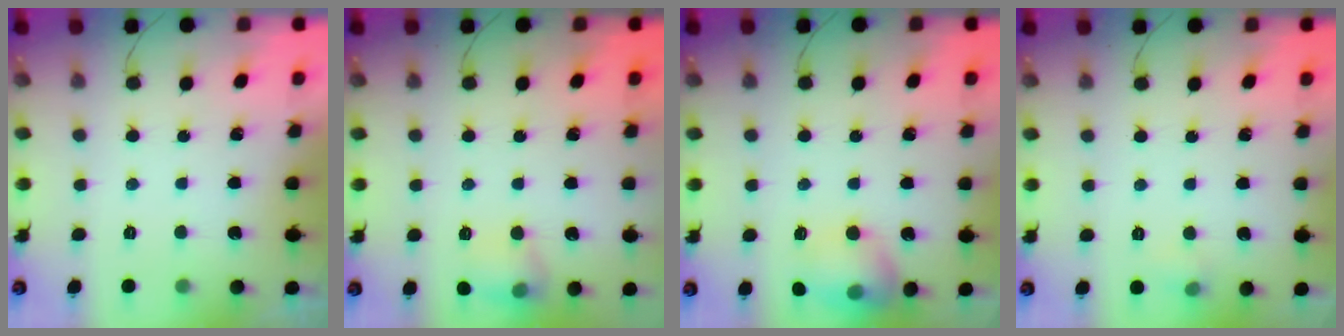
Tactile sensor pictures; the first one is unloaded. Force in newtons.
{"total": 9.4, "press": 9.4, "slide": 0.6}
{"total": 12.8, "press": 12.7, "slide": 1.7}
{"total": 7.9, "press": 4.1, "slide": 6.8}